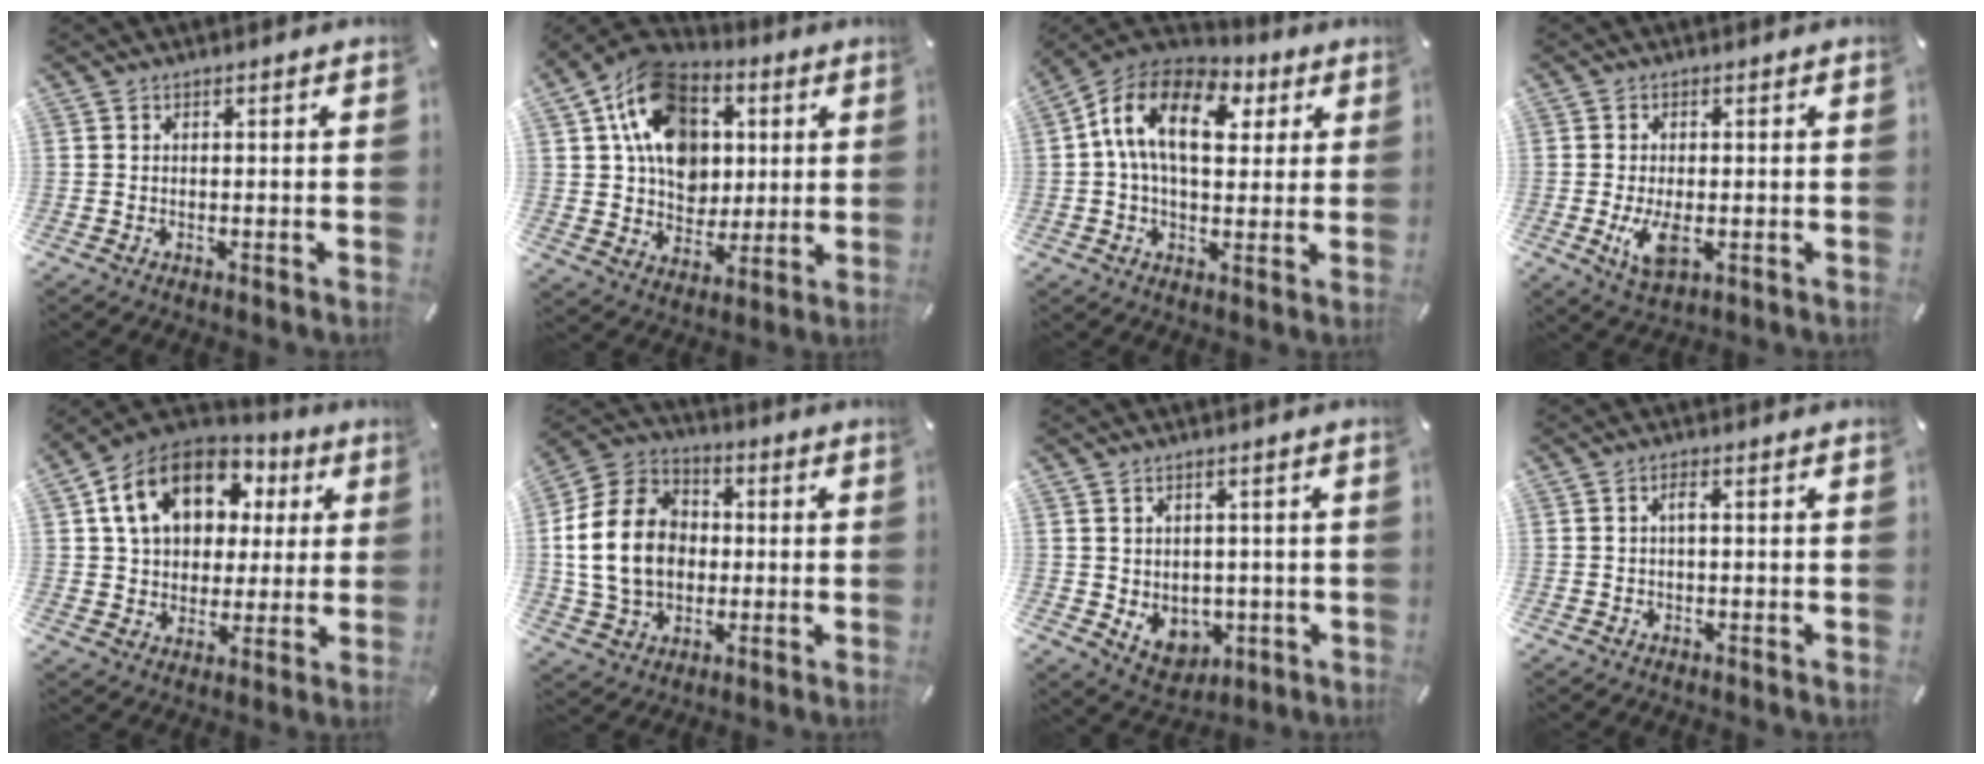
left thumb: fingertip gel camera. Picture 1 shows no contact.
{"total": 17.3, "force": [4.9, 14.1, 8.8], "torque": [-0.155, -0.012, 0.094]}
{"total": 15.6, "force": [3.6, 9.9, 11.5], "torque": [-0.220, 0.004, 0.063]}
{"total": 6.3, "force": [-1.0, 3.1, 5.4], "torque": [-0.115, -0.012, -0.019]}
{"total": 16.2, "force": [6.0, 12.4, 8.5], "torque": [-0.165, -0.002, 0.114]}
{"total": 16.9, "force": [-0.2, 13.6, 10.1], "torque": [-0.236, 0.013, -0.007]}
{"total": 6.0, "force": [-0.1, 5.5, 2.4], "torque": [-0.031, -0.003, 0.003]}
{"total": 1.6, "force": [0.0, 0.4, 1.6], "torque": [-0.033, 0.002, -0.002]}